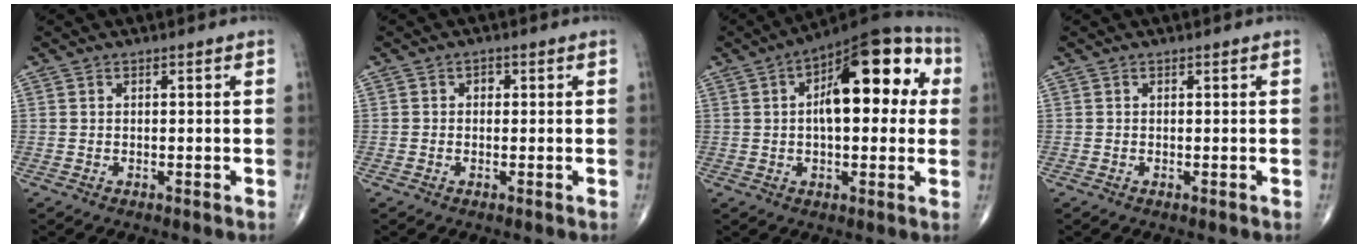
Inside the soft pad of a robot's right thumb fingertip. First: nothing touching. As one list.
[{"total": 1.2, "force": [0.1, 1.0, 0.7], "torque": [-0.002, 0.003, -0.003]}, {"total": 19.8, "force": [4.1, 9.0, 17.2], "torque": [-0.213, 0.028, 0.049]}, {"total": 0.0}]